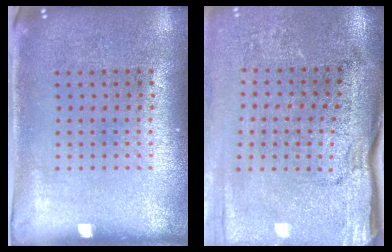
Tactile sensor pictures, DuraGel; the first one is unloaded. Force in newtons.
{"total": 4.4, "press": 3.7, "slide": 2.3}